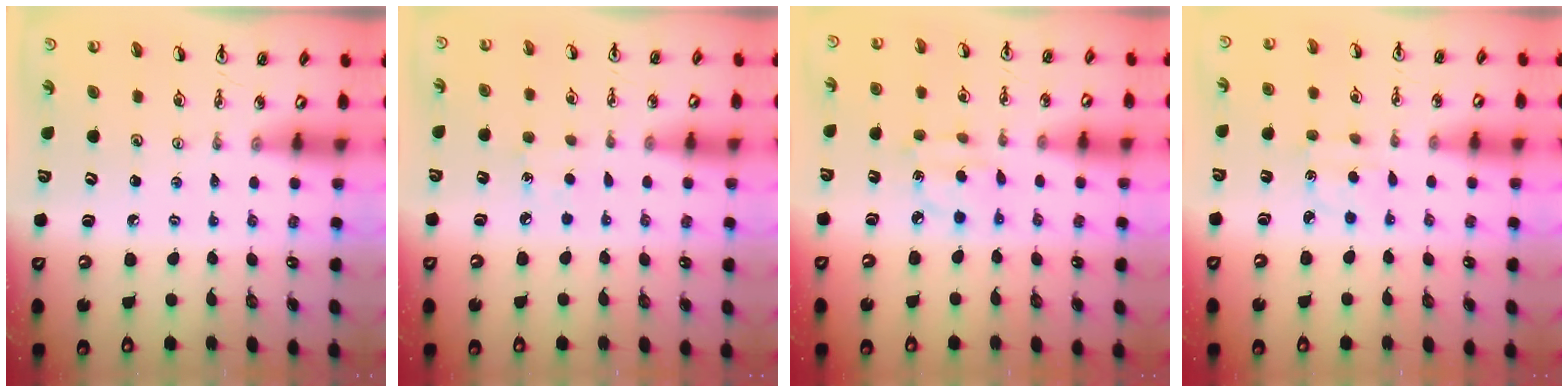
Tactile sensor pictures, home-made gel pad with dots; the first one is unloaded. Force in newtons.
{"total": 5.1, "press": 5.1, "slide": 0.6}
{"total": 2.8, "press": 2.8, "slide": 0.4}
{"total": 2.9, "press": 2.9, "slide": 0.4}